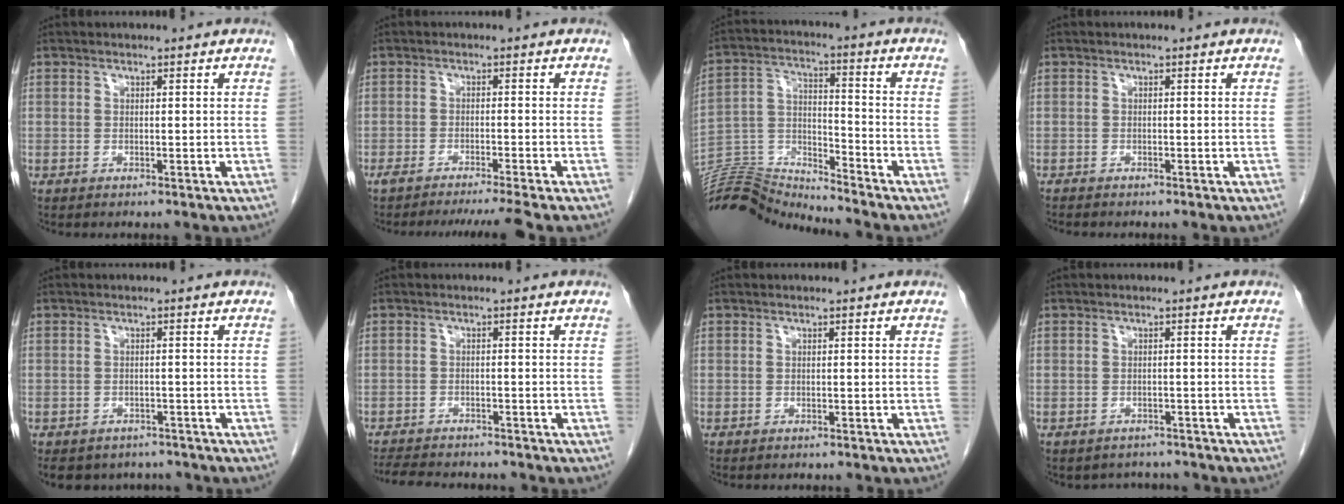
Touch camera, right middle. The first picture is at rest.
{"total": 7.2, "force": [-6.2, -1.5, 3.2], "torque": [-0.029, -0.011, -0.094]}
{"total": 13.0, "force": [-12.9, -1.3, 0.1], "torque": [-0.008, 0.040, -0.244]}
{"total": 1.0, "force": [-0.9, 0.2, 0.3], "torque": [-0.011, -0.002, -0.017]}
{"total": 8.0, "force": [-6.8, 4.1, 1.0], "torque": [-0.016, 0.005, -0.080]}
{"total": 9.5, "force": [-8.6, 2.2, 3.3], "torque": [-0.066, -0.008, -0.121]}
{"total": 0.9, "force": [-0.9, 0.0, 0.1], "torque": [-0.008, -0.003, -0.011]}
{"total": 2.8, "force": [-2.4, 1.1, -0.7], "torque": [0.007, 0.007, -0.035]}